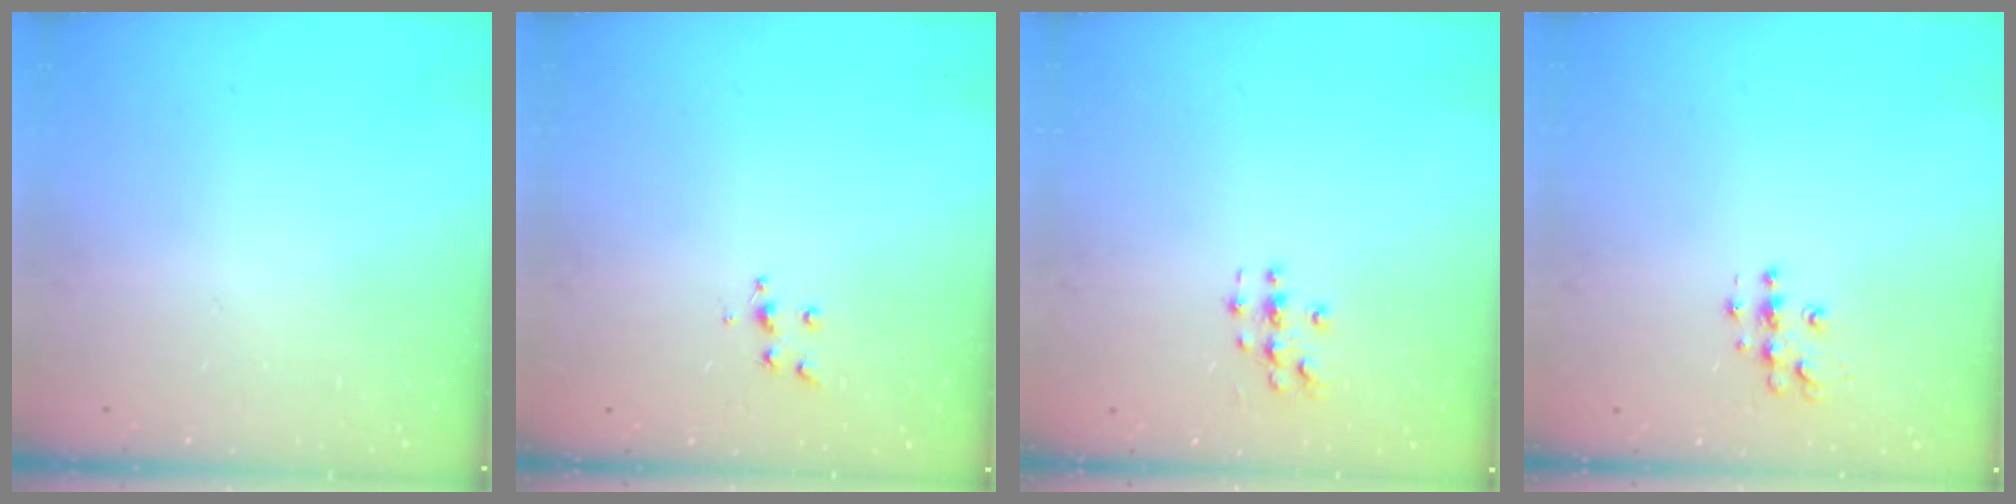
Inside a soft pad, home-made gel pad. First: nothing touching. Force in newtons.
{"total": 6.1, "press": 6.1, "slide": 0.5}
{"total": 3.1, "press": 3.1, "slide": 0.2}
{"total": 5.8, "press": 5.8, "slide": 0.2}